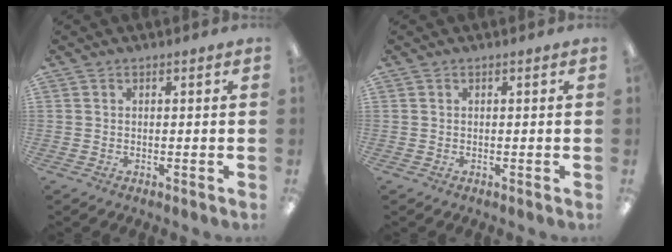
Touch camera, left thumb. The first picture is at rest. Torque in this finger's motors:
{"motor_torque": [-0.03, 0.02, 0.14, -0.13, 0.00]}